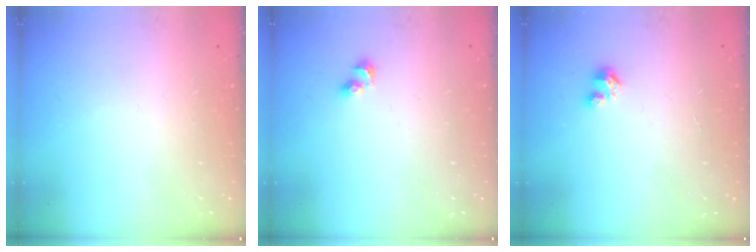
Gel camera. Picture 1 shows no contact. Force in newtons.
{"total": 3.5, "press": 3.0, "slide": 1.8}
{"total": 1.6, "press": 1.6, "slide": 0.1}